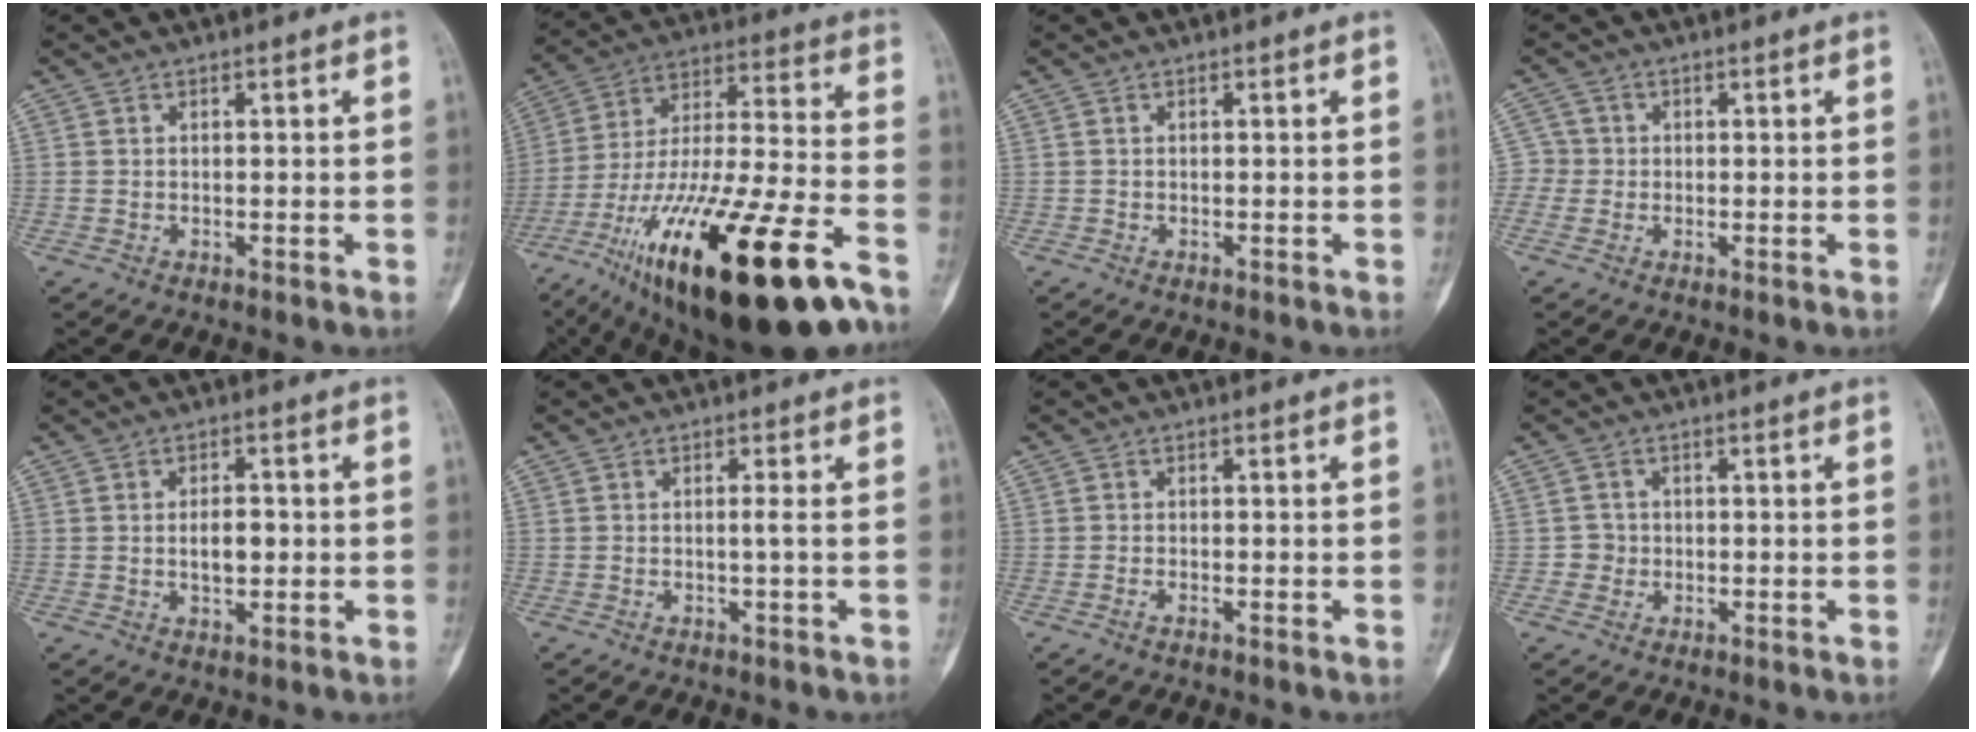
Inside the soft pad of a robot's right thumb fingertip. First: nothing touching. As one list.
[{"total": 33.4, "force": [-18.6, 8.5, 26.4], "torque": [-0.450, 0.038, -0.309]}, {"total": 0.0}, {"total": 2.9, "force": [-0.4, 2.9, 0.1], "torque": [0.020, 0.009, -0.016]}, {"total": 4.4, "force": [-0.1, 2.5, 3.6], "torque": [-0.049, 0.003, 0.001]}, {"total": 1.0, "force": [-0.3, -0.4, 0.9], "torque": [-0.010, 0.000, -0.009]}, {"total": 0.7, "force": [-0.6, 0.1, 0.4], "torque": [-0.010, 0.003, -0.011]}, {"total": 2.1, "force": [-0.4, 2.1, 0.0], "torque": [0.016, 0.009, -0.012]}]